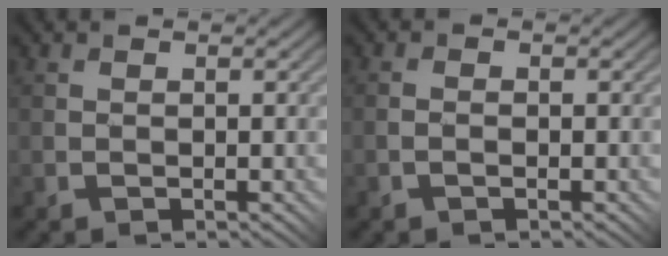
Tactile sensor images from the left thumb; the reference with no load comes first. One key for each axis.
{"total": 0.9, "fx": -0.4, "fy": 0.5, "fz": 0.6, "tx": 0.000, "ty": 0.007, "tz": -0.006}